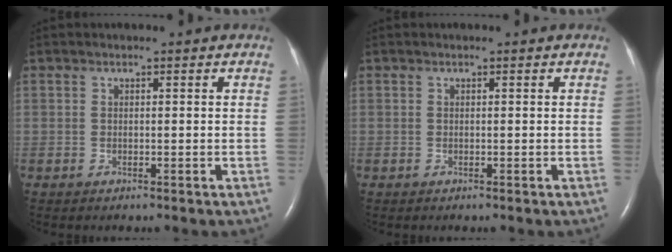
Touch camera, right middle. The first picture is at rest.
{"total": 0.0}